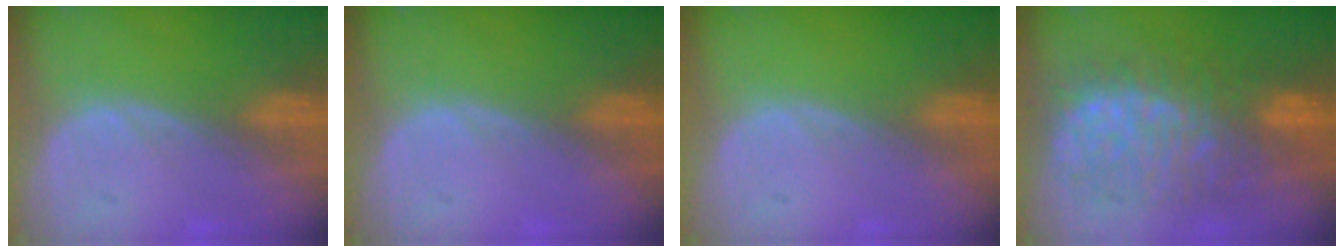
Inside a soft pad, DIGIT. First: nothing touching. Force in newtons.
{"total": 0.0}
{"total": 0.0}
{"total": 12.1, "press": 12.0, "slide": 1.5}